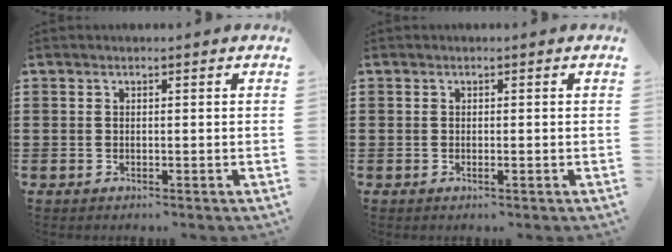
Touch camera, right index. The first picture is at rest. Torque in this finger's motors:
{"motor_torque": [-0.65, 0.45, -0.03, -0.01]}